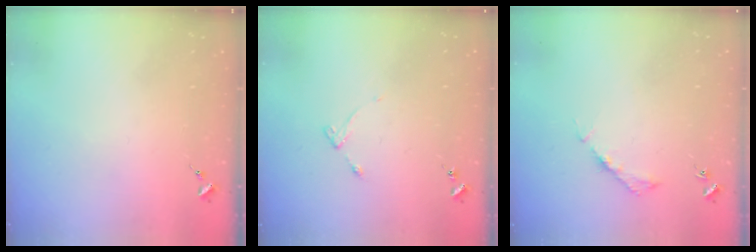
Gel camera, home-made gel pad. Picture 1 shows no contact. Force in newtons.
{"total": 4.7, "press": 4.6, "slide": 0.6}
{"total": 4.2, "press": 4.1, "slide": 0.6}